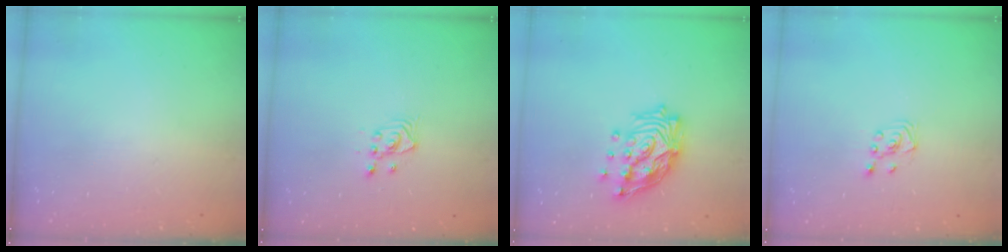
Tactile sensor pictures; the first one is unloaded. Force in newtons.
{"total": 3.4, "press": 3.4, "slide": 0.4}
{"total": 16.8, "press": 16.7, "slide": 1.9}
{"total": 2.3, "press": 2.2, "slide": 0.6}